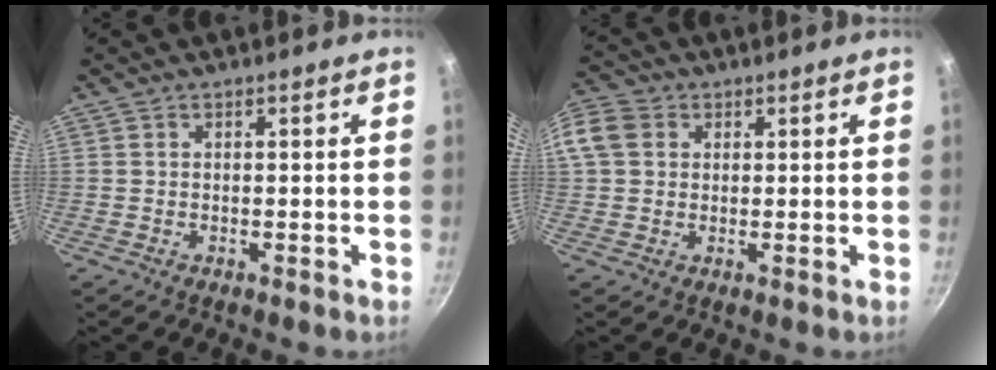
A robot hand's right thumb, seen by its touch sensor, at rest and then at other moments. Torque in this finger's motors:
{"motor_torque": [-0.22, 0.43, 0.24, 0.00, 0.14]}